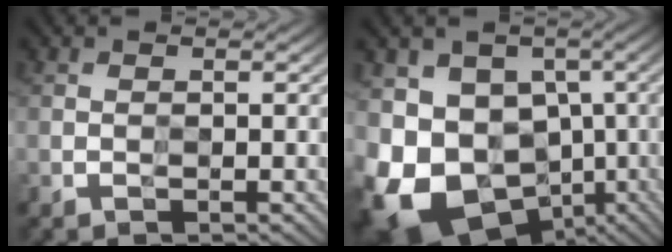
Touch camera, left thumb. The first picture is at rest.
{"total": 17.3, "force": [-6.4, 13.1, 9.3], "torque": [-0.204, -0.026, -0.090]}